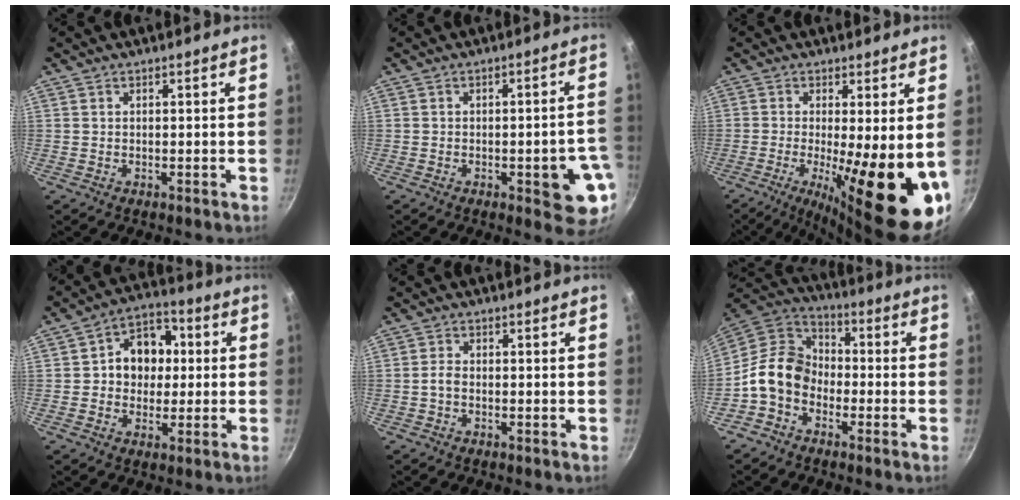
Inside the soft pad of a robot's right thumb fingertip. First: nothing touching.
{"total": 9.9, "force": [-2.7, 3.4, 8.9], "torque": [-0.076, 0.013, -0.030]}
{"total": 17.9, "force": [-2.9, 4.5, 17.1], "torque": [-0.237, -0.025, -0.035]}
{"total": 10.8, "force": [1.0, 8.8, 6.2], "torque": [-0.044, 0.016, 0.001]}
{"total": 1.7, "force": [-0.6, 0.9, 1.3], "torque": [-0.028, 0.011, -0.016]}
{"total": 11.6, "force": [-3.5, 8.9, 6.5], "torque": [-0.081, 0.047, -0.094]}